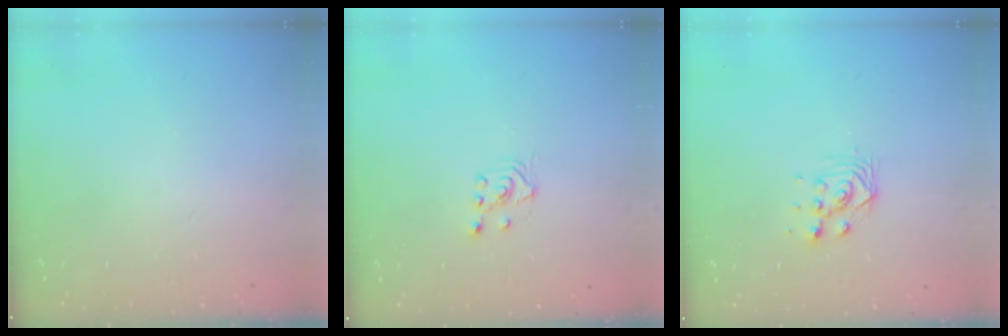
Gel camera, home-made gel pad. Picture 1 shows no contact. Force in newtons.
{"total": 2.6, "press": 2.4, "slide": 0.8}
{"total": 2.9, "press": 2.8, "slide": 0.8}